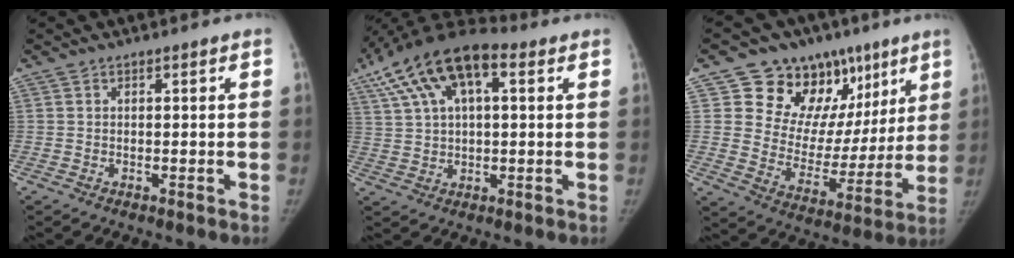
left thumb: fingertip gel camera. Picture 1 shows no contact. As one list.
[{"total": 16.8, "force": [6.9, 8.1, 13.1], "torque": [-0.240, 0.028, 0.114]}, {"total": 20.7, "force": [11.4, 14.3, 9.7], "torque": [-0.066, -0.028, 0.176]}]